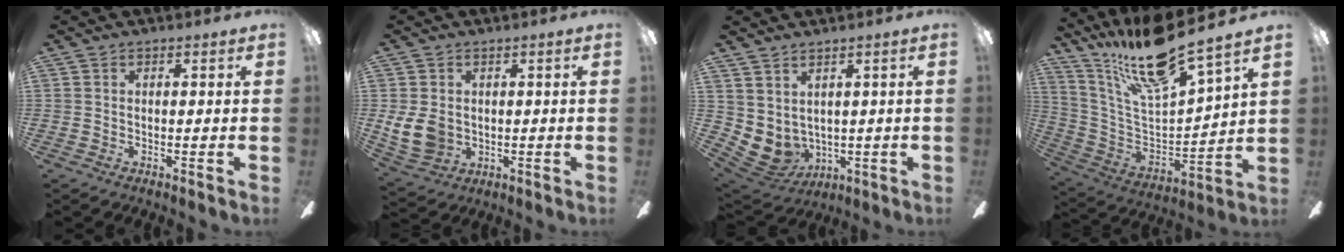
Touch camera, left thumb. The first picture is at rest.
{"total": 7.8, "force": [0.4, 6.3, 4.5], "torque": [-0.108, 0.007, 0.011]}
{"total": 4.4, "force": [2.3, 3.4, 1.4], "torque": [-0.063, -0.029, 0.047]}
{"total": 19.2, "force": [16.0, 2.6, 10.4], "torque": [-0.207, -0.111, 0.268]}